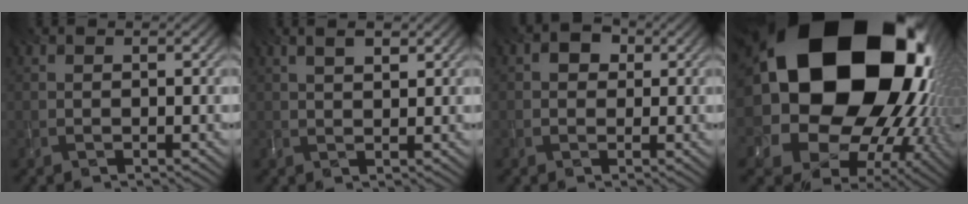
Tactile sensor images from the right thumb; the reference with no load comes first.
{"total": 2.7, "force": [1.6, 0.8, 2.1], "torque": [-0.044, 0.004, 0.032]}
{"total": 2.5, "force": [0.5, 2.2, 1.2], "torque": [-0.021, 0.008, 0.001]}
{"total": 25.4, "force": [5.1, 19.5, 15.5], "torque": [-0.311, -0.064, 0.098]}